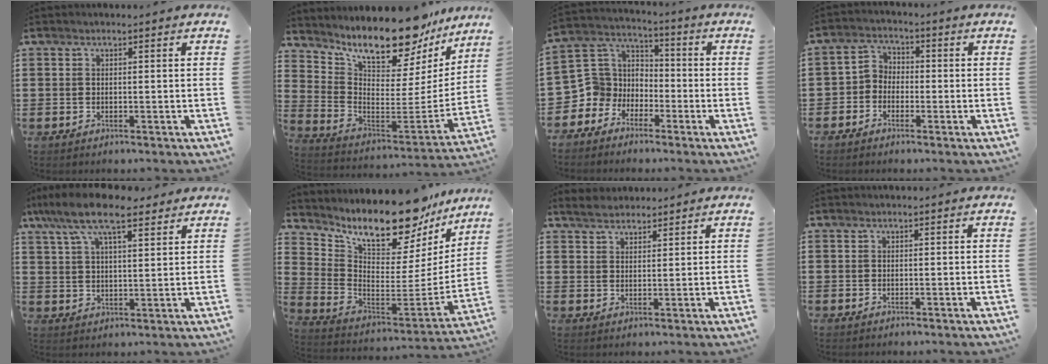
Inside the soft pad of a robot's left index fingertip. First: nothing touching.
{"total": 12.4, "force": [10.6, 2.9, 5.8], "torque": [-0.119, -0.087, 0.178]}
{"total": 6.9, "force": [-3.0, 6.2, 0.9], "torque": [-0.069, 0.001, -0.066]}
{"total": 3.3, "force": [-2.1, 2.5, 0.6], "torque": [-0.030, 0.008, -0.051]}
{"total": 10.9, "force": [7.6, 3.5, 6.9], "torque": [-0.154, -0.002, 0.140]}
{"total": 13.2, "force": [11.3, 3.2, 6.1], "torque": [-0.126, -0.091, 0.189]}
{"total": 2.7, "force": [2.4, 1.0, 0.6], "torque": [-0.019, 0.005, 0.046]}
{"total": 0.0}